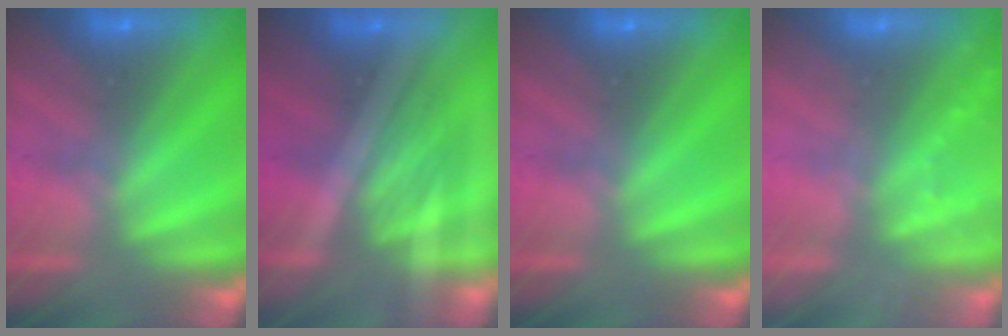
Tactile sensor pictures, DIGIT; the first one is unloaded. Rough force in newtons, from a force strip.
{"total": 1.8}
{"total": 0.0}
{"total": 2.2}